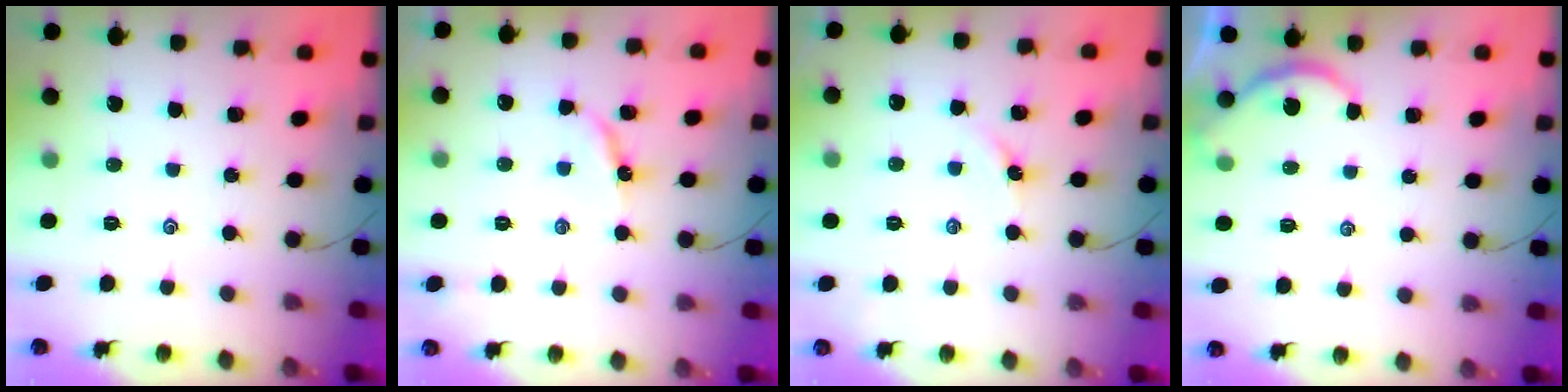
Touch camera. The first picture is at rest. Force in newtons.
{"total": 6.4, "press": 6.4, "slide": 0.6}
{"total": 2.7, "press": 2.6, "slide": 0.5}
{"total": 3.9, "press": 3.9, "slide": 0.3}